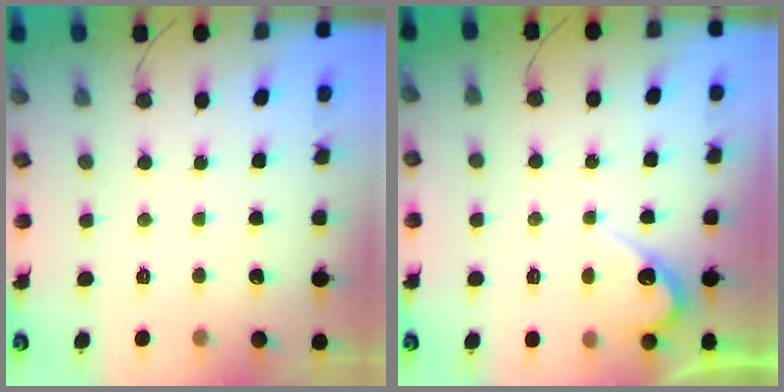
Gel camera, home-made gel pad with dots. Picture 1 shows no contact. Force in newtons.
{"total": 4.9, "press": 4.9, "slide": 0.4}